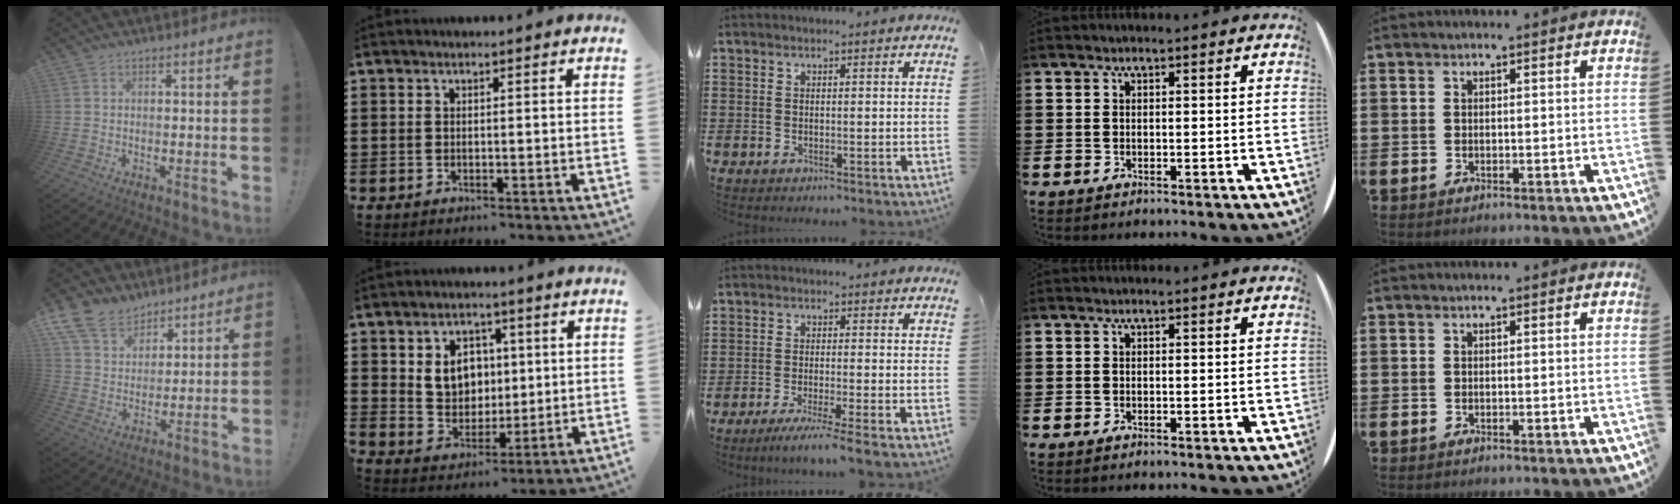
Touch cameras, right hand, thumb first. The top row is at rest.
{"thumb": {"total": 12.2, "force": [9.2, 7.2, 3.4], "torque": [-0.072, -0.064, 0.181]}, "index": {"total": 6.7, "force": [1.7, 5.7, 3.1], "torque": [-0.069, 0.014, 0.027]}, "middle": {"total": 3.5, "force": [-2.9, -0.5, 2.0], "torque": [-0.038, -0.011, -0.055]}}